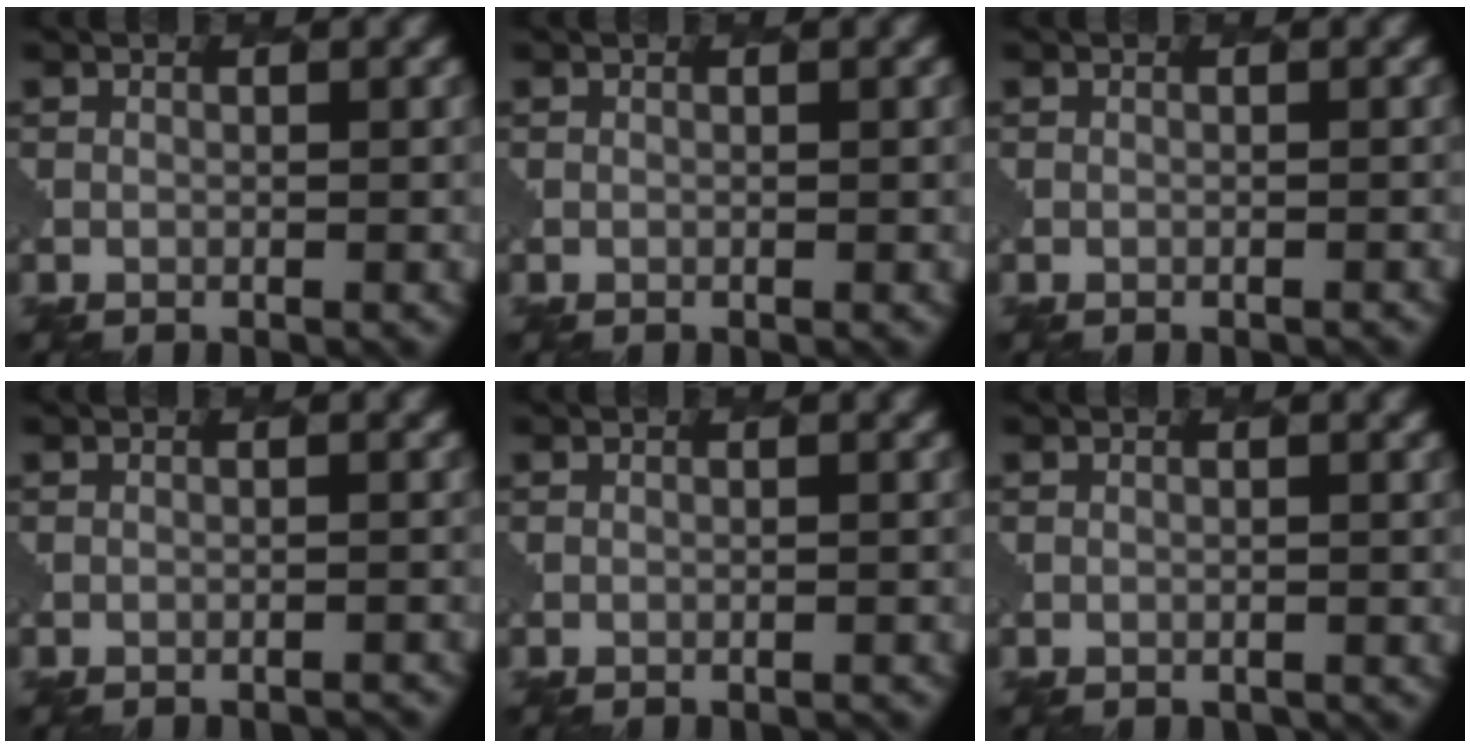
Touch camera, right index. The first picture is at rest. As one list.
[{"total": 0.0}, {"total": 0.7, "force": [-0.7, 0.1, 0.1], "torque": [0.006, -0.001, -0.007]}, {"total": 1.9, "force": [-1.8, 0.4, 0.4], "torque": [0.007, 0.010, -0.024]}, {"total": 1.1, "force": [-1.0, 0.2, 0.2], "torque": [0.011, 0.004, -0.013]}, {"total": 0.9, "force": [-0.8, 0.5, 0.0], "torque": [0.001, -0.004, -0.007]}]